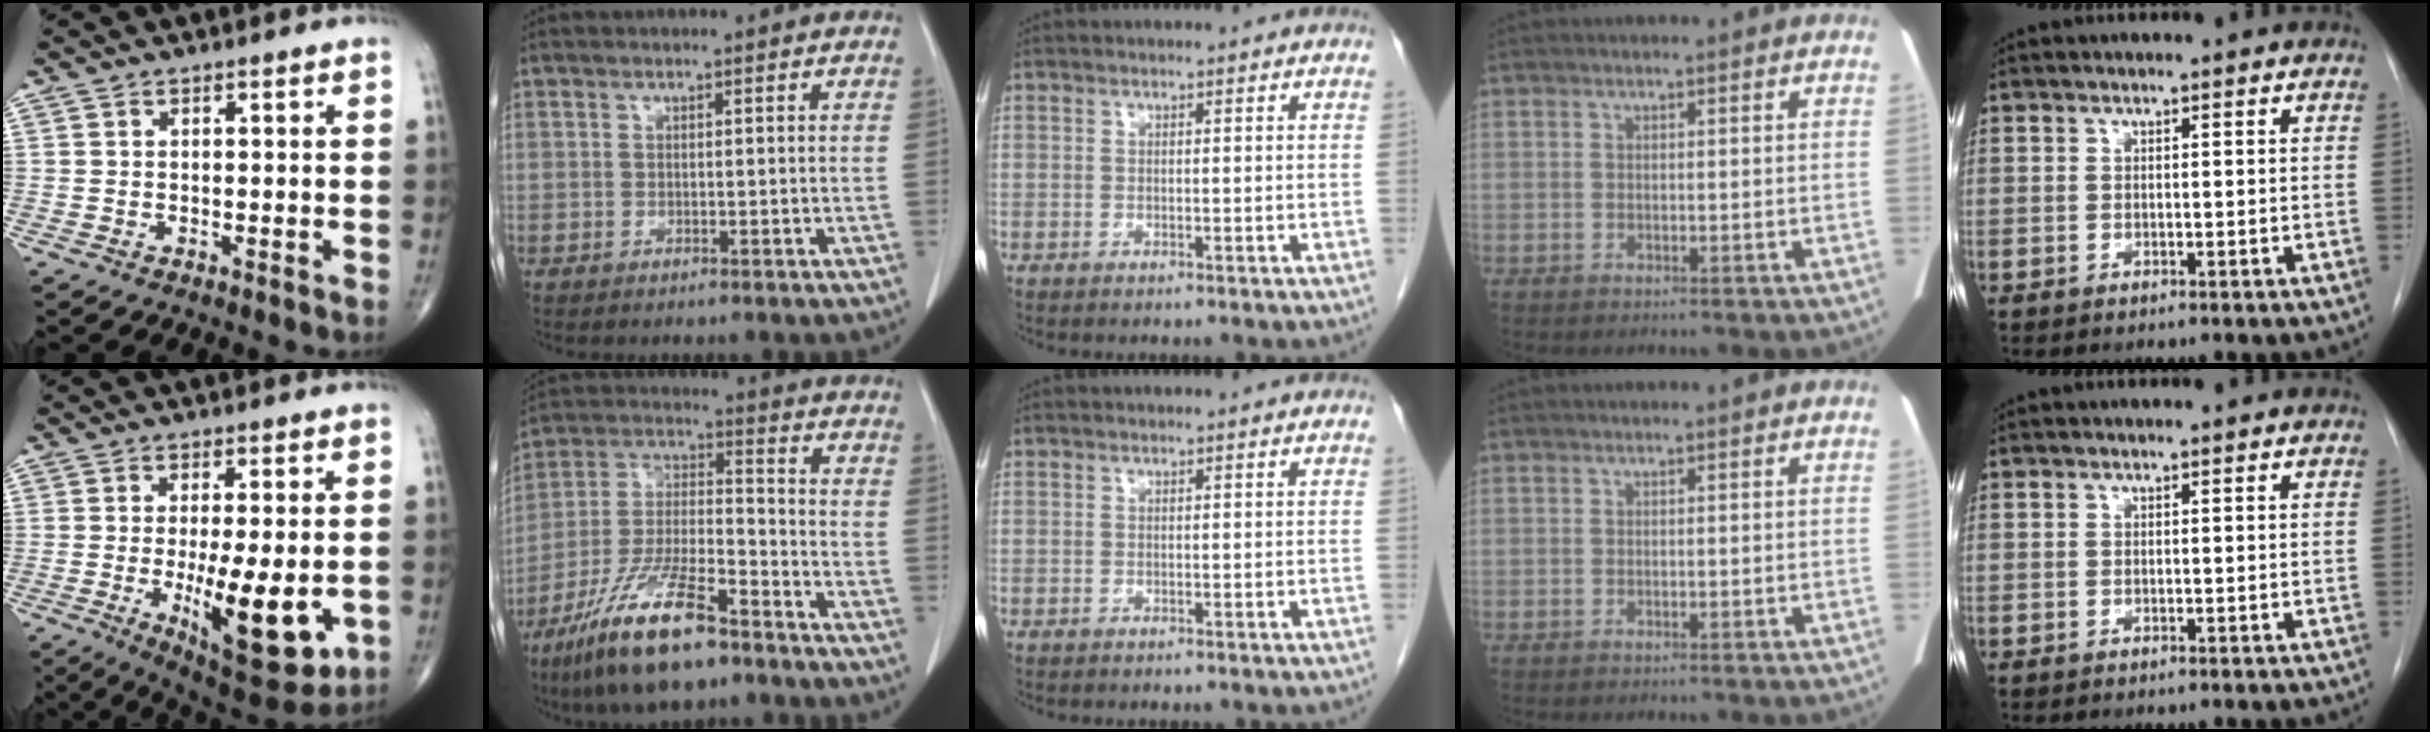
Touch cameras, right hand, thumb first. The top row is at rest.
{"thumb": {"total": 16.5, "force": [-3.4, 5.8, 15.1], "torque": [-0.219, -0.026, -0.034]}, "index": {"total": 16.6, "force": [-11.3, 3.7, 11.6], "torque": [-0.245, -0.020, -0.209]}}